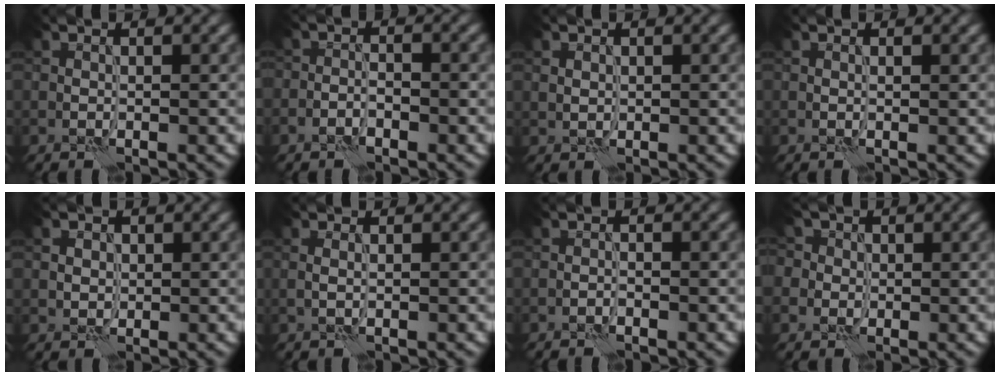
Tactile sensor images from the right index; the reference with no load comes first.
{"total": 1.7, "force": [-1.2, 0.8, 0.8], "torque": [0.006, 0.007, -0.028]}
{"total": 0.6, "force": [0.3, 0.6, 0.1], "torque": [-0.007, 0.000, 0.008]}
{"total": 0.0}
{"total": 1.7, "force": [0.6, 1.4, 0.6], "torque": [-0.020, -0.002, 0.015]}
{"total": 0.6, "force": [0.1, 0.2, 0.5], "torque": [-0.012, -0.005, 0.003]}
{"total": 0.7, "force": [-0.6, 0.0, 0.2], "torque": [-0.003, 0.002, -0.011]}
{"total": 4.5, "force": [1.5, 3.9, 1.6], "torque": [-0.030, 0.028, -0.005]}